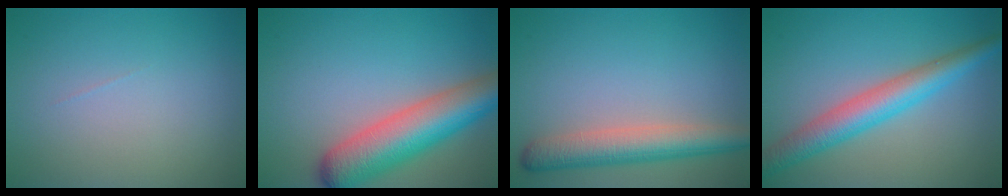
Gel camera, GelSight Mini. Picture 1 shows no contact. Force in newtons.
{"total": 8.2, "press": 8.2, "slide": 0.4}
{"total": 5.2, "press": 5.2, "slide": 0.2}
{"total": 5.3, "press": 5.3, "slide": 0.0}